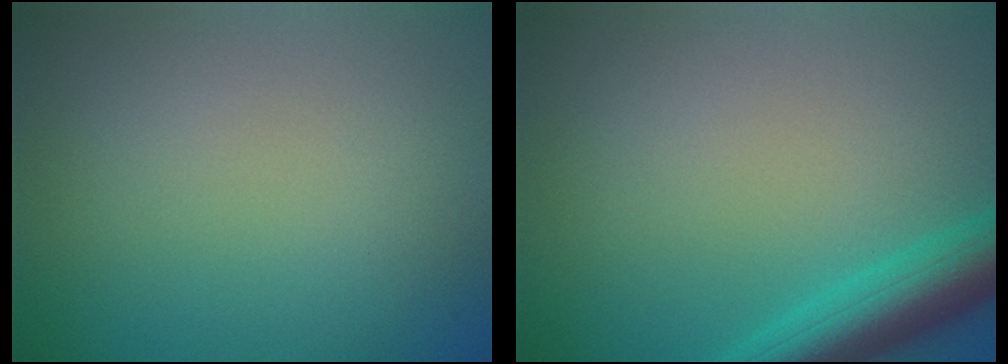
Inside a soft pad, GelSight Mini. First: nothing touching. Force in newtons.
{"total": 5.0, "press": 5.0, "slide": 0.3}